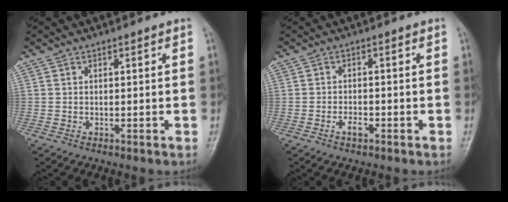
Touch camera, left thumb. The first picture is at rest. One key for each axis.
{"total": 2.2, "fx": -1.2, "fy": 1.1, "fz": 1.5, "tx": -0.026, "ty": 0.007, "tz": -0.023}